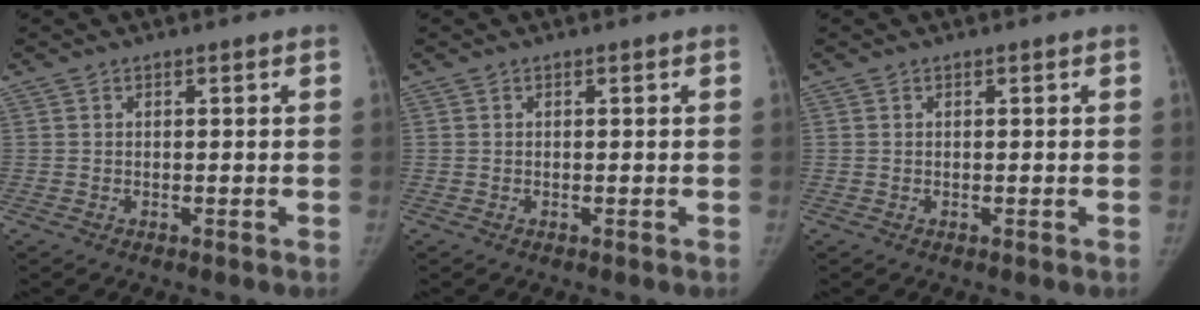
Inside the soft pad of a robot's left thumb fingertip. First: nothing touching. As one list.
[{"total": 0.0}, {"total": 0.0}]